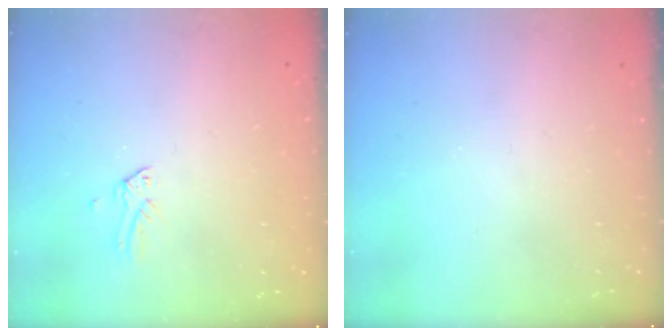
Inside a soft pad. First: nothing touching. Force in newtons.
{"total": 0.0}